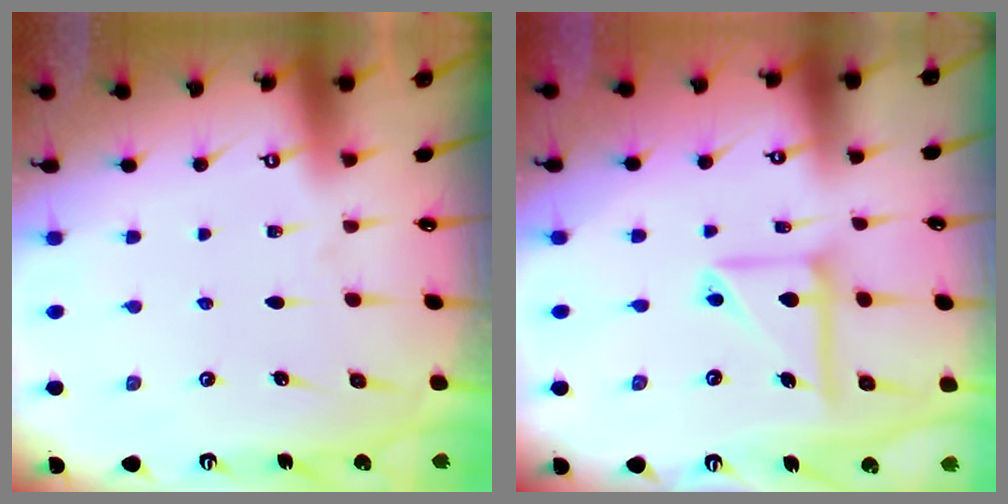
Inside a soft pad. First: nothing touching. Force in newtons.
{"total": 12.2, "press": 12.1, "slide": 1.3}